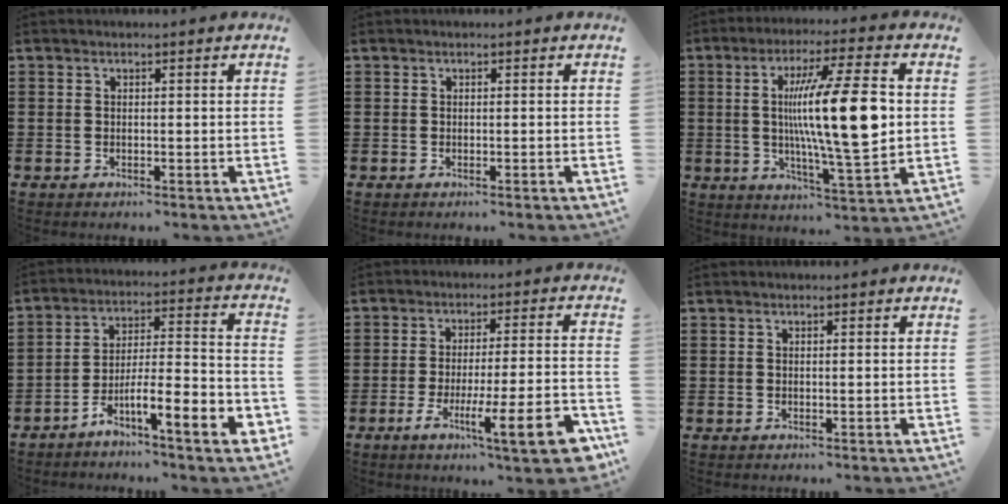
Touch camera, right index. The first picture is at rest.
{"total": 0.0}
{"total": 15.8, "force": [1.4, 2.6, 15.6], "torque": [-0.266, -0.003, 0.018]}
{"total": 7.7, "force": [-5.3, 0.8, 5.6], "torque": [-0.094, -0.011, -0.101]}
{"total": 12.6, "force": [-6.4, 1.7, 10.7], "torque": [-0.182, 0.002, -0.107]}
{"total": 0.0}